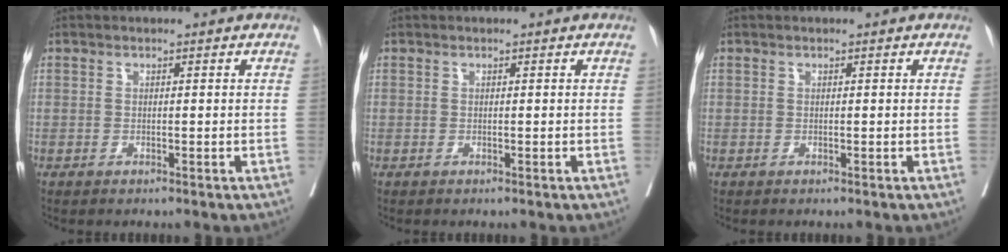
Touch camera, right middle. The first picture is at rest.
{"total": 0.0}
{"total": 0.0}